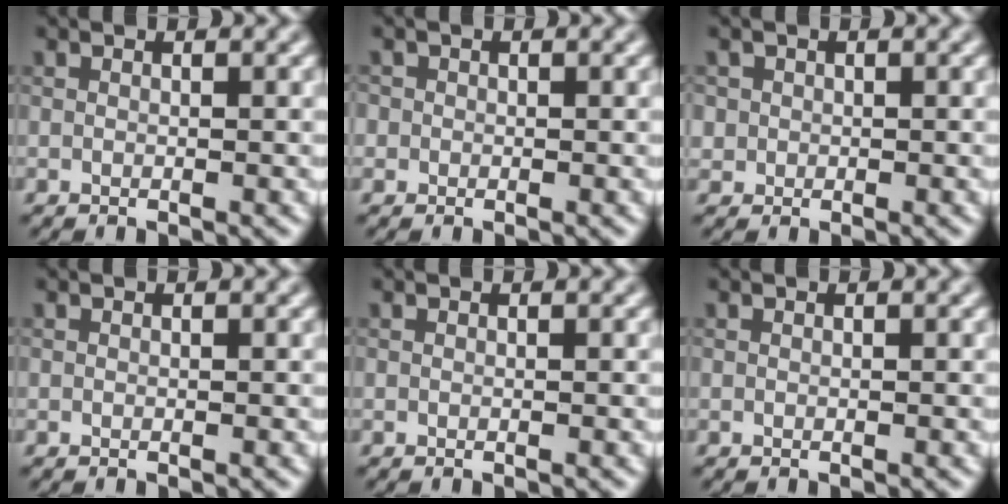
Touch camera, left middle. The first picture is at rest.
{"total": 0.8, "force": [0.1, 0.8, 0.1], "torque": [0.006, -0.003, -0.003]}
{"total": 1.0, "force": [0.1, 0.9, 0.0], "torque": [0.010, -0.003, 0.003]}
{"total": 0.0}
{"total": 0.0}
{"total": 0.0}